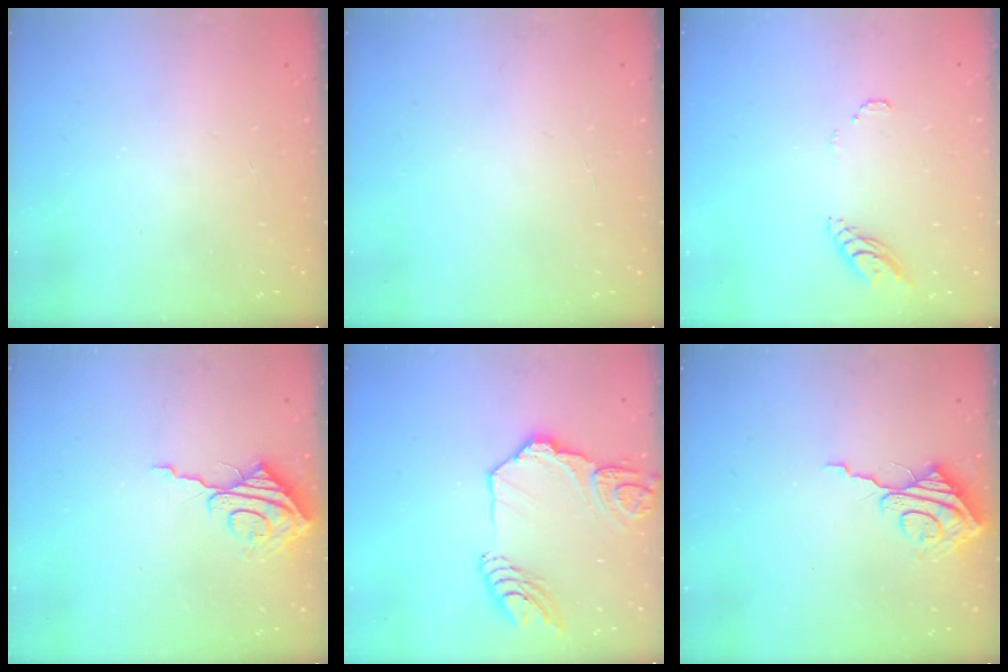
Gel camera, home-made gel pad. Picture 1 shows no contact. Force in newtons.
{"total": 1.9, "press": 1.9, "slide": 0.2}
{"total": 8.1, "press": 8.1, "slide": 0.7}
{"total": 9.1, "press": 9.1, "slide": 0.6}
{"total": 16.2, "press": 16.1, "slide": 1.9}
{"total": 9.6, "press": 9.6, "slide": 1.1}